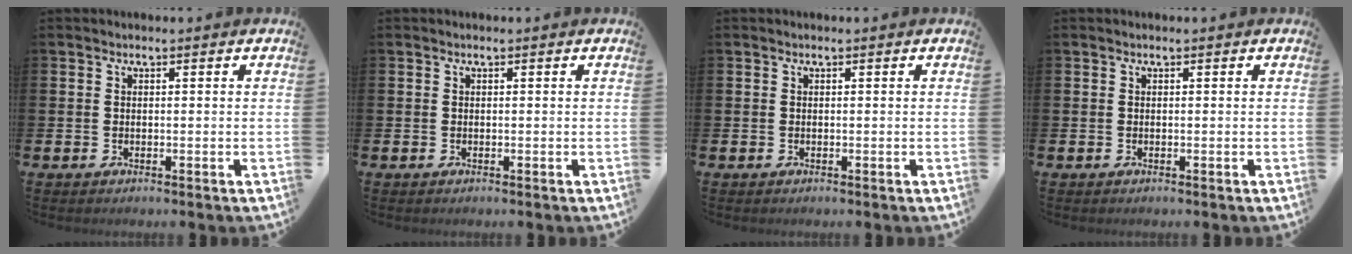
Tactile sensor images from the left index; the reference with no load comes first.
{"total": 0.0}
{"total": 0.0}
{"total": 0.0}